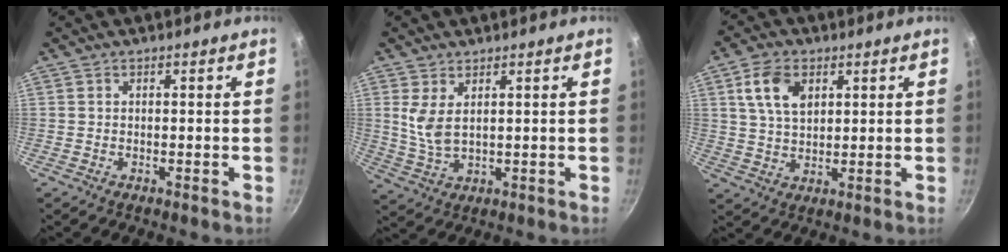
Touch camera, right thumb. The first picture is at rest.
{"total": 5.5, "force": [2.0, 2.7, 4.3], "torque": [-0.083, -0.022, 0.046]}
{"total": 8.4, "force": [3.2, 5.3, 5.7], "torque": [-0.093, -0.007, 0.060]}